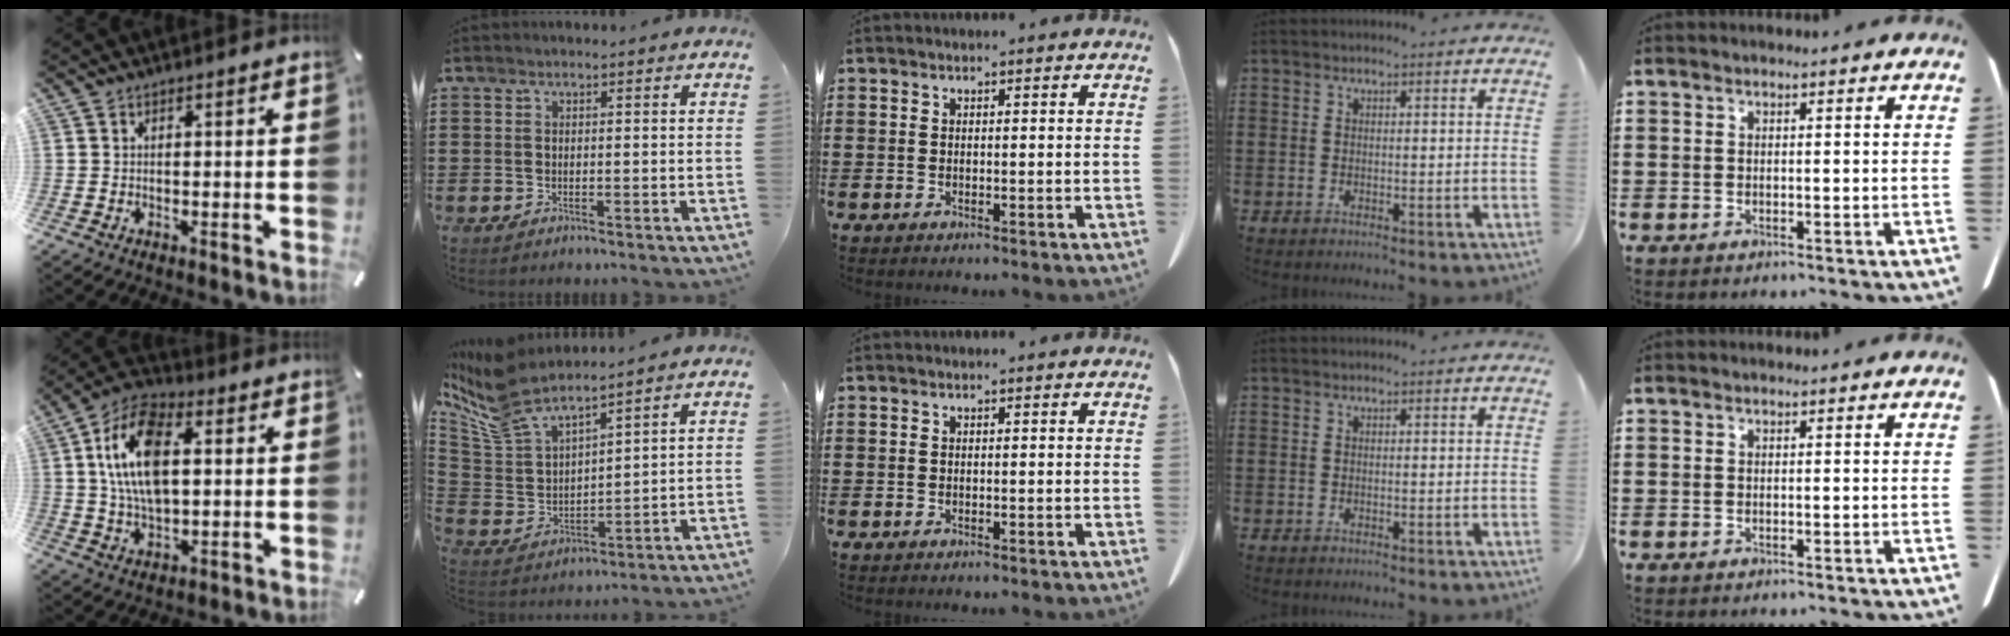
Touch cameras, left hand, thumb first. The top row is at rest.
{"thumb": {"total": 14.9, "force": [2.9, 8.6, 11.8], "torque": [-0.242, 0.004, 0.047]}, "index": {"total": 9.7, "force": [8.3, 2.0, 4.7], "torque": [-0.131, -0.042, 0.148]}}